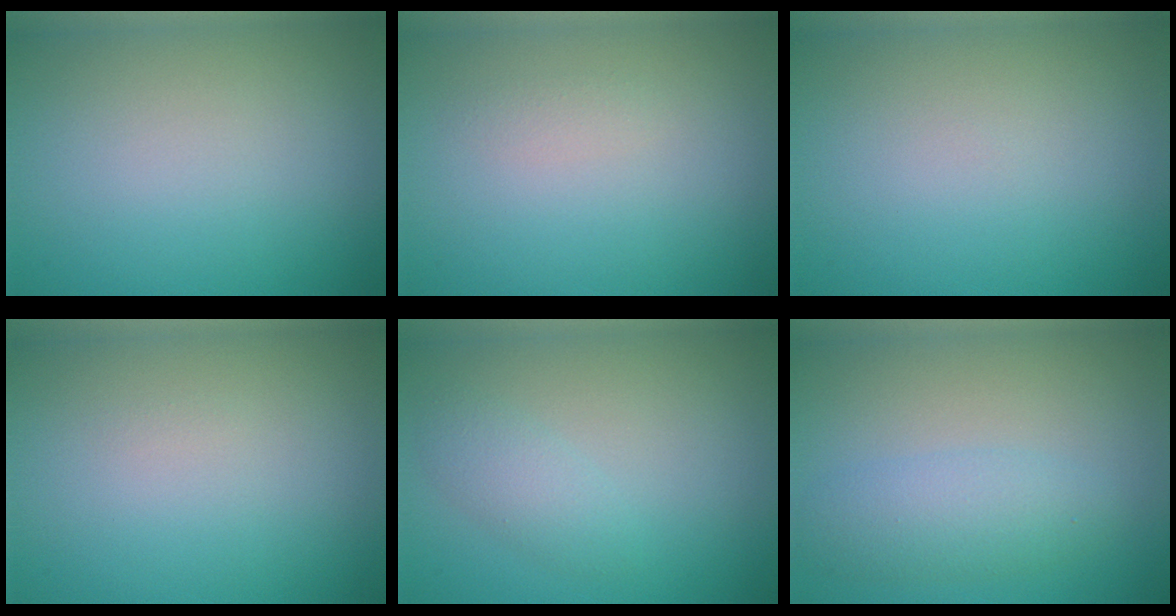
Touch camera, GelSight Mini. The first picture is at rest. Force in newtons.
{"total": 0.7, "press": 0.7, "slide": 0.0}
{"total": 0.5, "press": 0.5, "slide": 0.1}
{"total": 0.0}
{"total": 1.9, "press": 1.9, "slide": 0.1}
{"total": 3.1, "press": 3.1, "slide": 0.2}